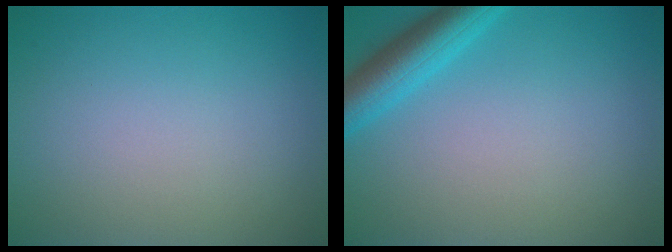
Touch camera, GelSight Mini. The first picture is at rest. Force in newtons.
{"total": 4.1, "press": 4.1, "slide": 0.4}